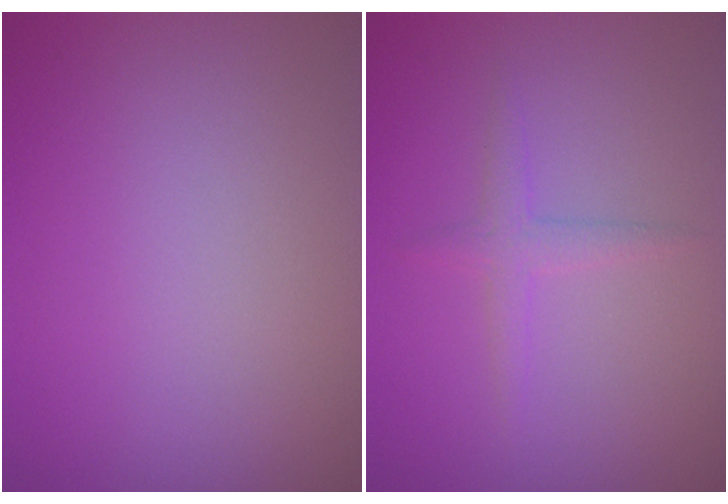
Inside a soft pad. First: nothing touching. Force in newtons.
{"total": 1.5, "press": 1.5, "slide": 0.0}